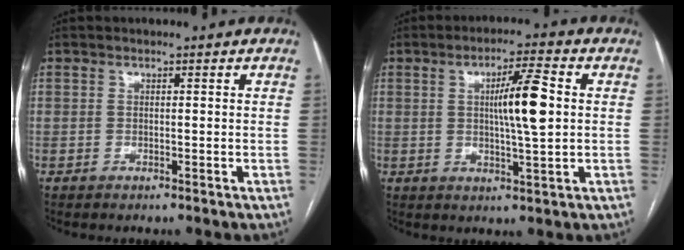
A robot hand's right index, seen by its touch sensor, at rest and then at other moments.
{"total": 8.2, "force": [1.0, 0.6, 8.1], "torque": [-0.134, 0.005, 0.016]}